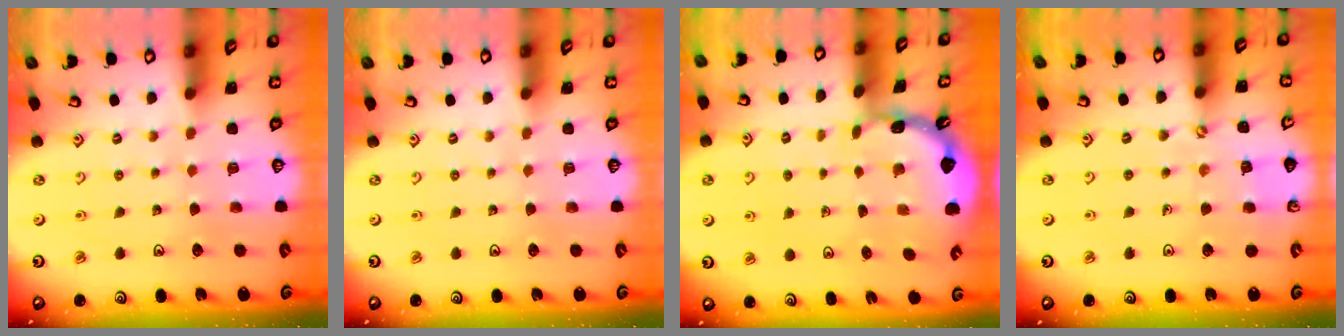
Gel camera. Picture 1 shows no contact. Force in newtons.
{"total": 0.0}
{"total": 1.8, "press": 1.8, "slide": 0.1}
{"total": 4.2, "press": 4.2, "slide": 0.3}